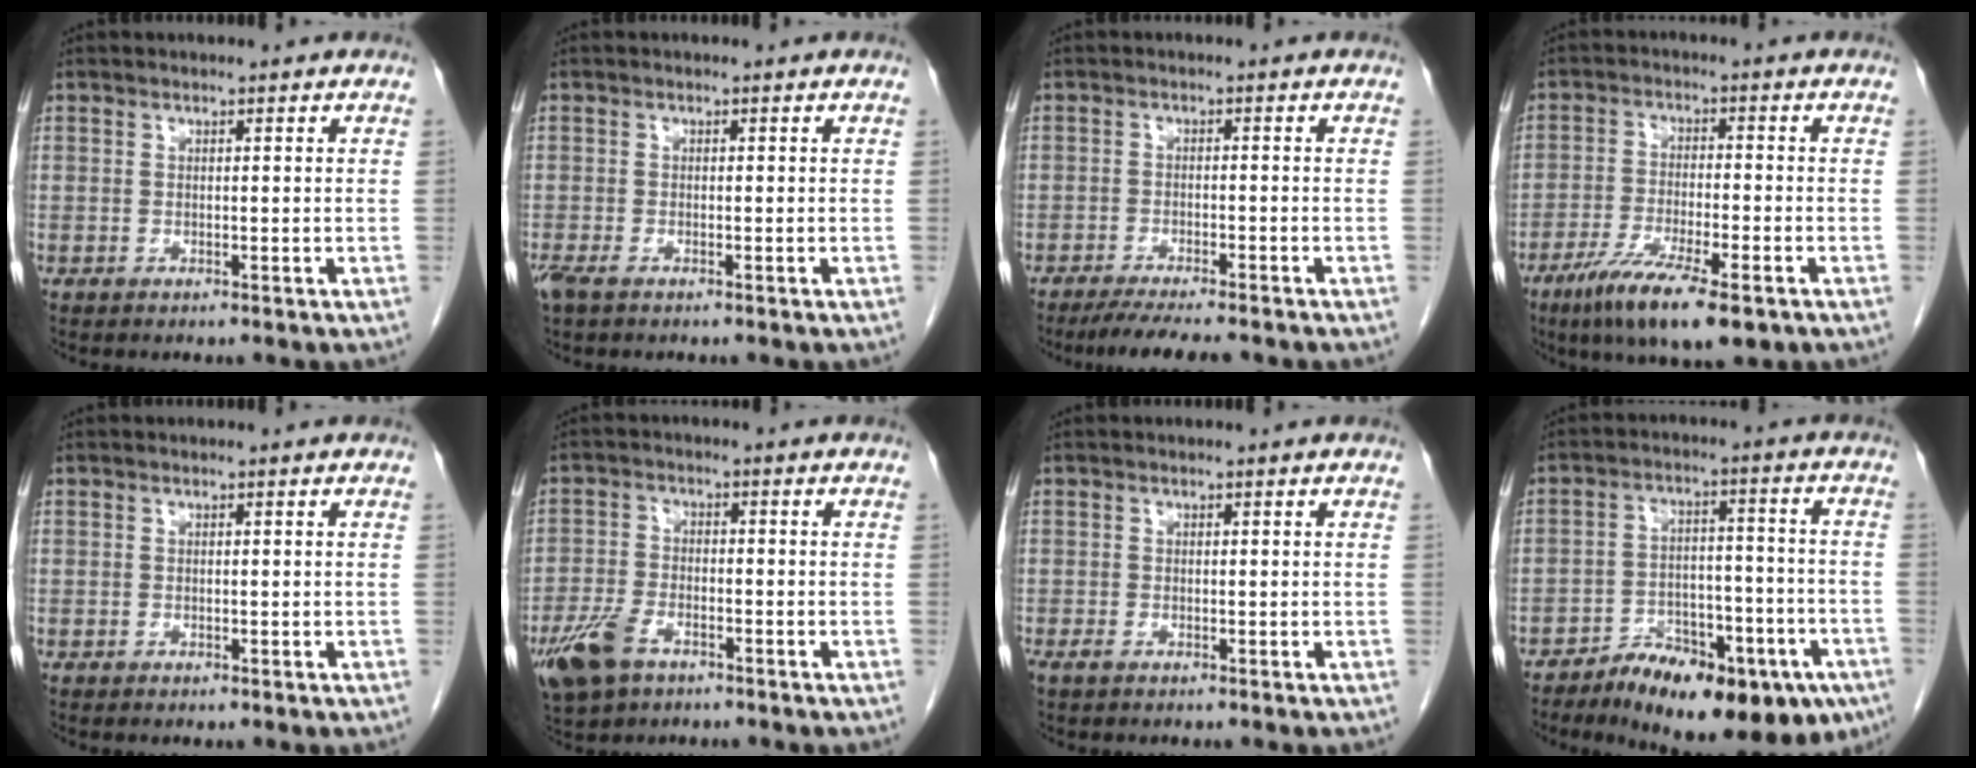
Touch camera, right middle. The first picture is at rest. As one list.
[{"total": 2.3, "force": [-1.5, 0.8, 1.5], "torque": [-0.037, -0.006, -0.025]}, {"total": 7.7, "force": [-6.6, 0.6, 4.0], "torque": [-0.060, -0.018, -0.101]}, {"total": 11.6, "force": [-7.2, 1.9, 8.9], "torque": [-0.156, -0.027, -0.114]}, {"total": 0.0}, {"total": 7.9, "force": [-4.8, 3.9, 4.9], "torque": [-0.112, -0.005, -0.086]}, {"total": 0.9, "force": [-0.6, 0.4, 0.6], "torque": [-0.017, -0.001, -0.009]}, {"total": 18.6, "force": [-12.5, 7.0, 12.0], "torque": [-0.131, 0.024, -0.184]}]